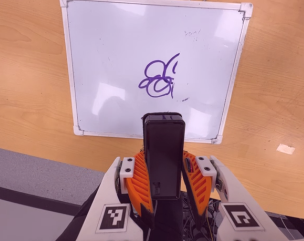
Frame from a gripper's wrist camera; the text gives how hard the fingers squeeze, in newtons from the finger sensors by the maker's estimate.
{"total": 8.4, "left": 6.8, "right": 9.9}